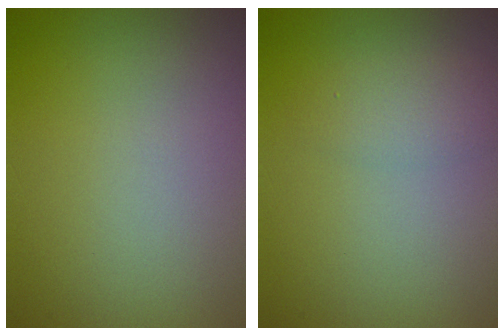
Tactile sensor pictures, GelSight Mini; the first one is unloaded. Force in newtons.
{"total": 1.9, "press": 1.9, "slide": 0.1}